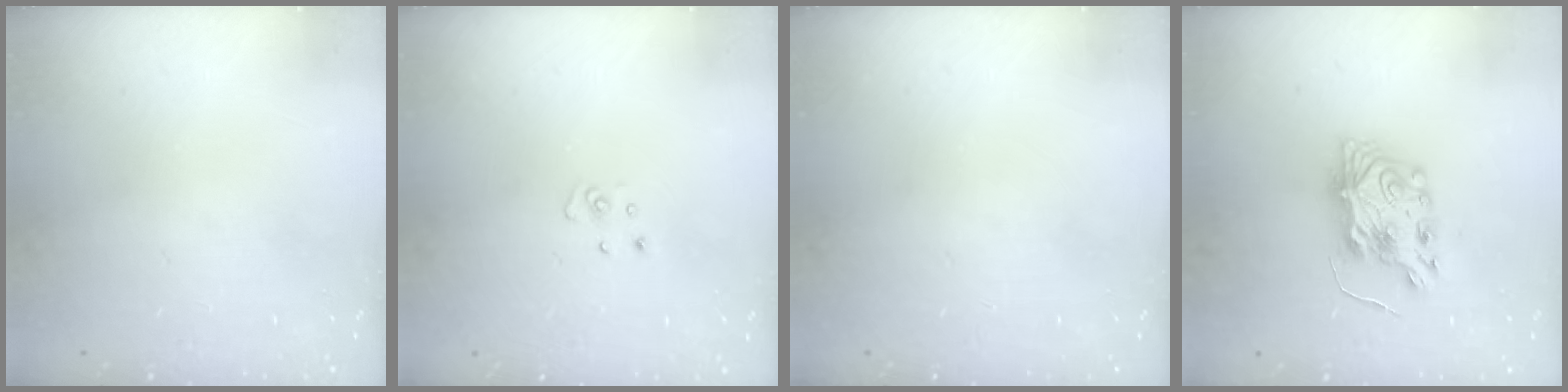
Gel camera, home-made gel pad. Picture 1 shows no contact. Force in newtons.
{"total": 3.0, "press": 3.0, "slide": 0.3}
{"total": 0.0}
{"total": 9.1, "press": 9.0, "slide": 0.8}